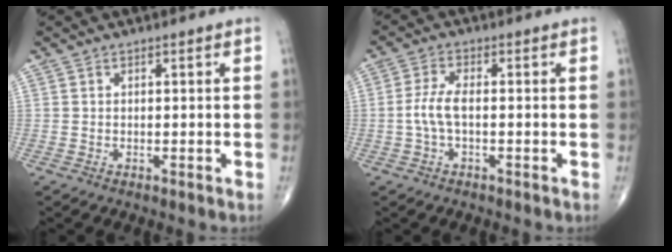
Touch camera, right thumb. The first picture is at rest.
{"total": 4.3, "force": [-0.7, 1.5, 4.0], "torque": [-0.097, 0.008, -0.019]}